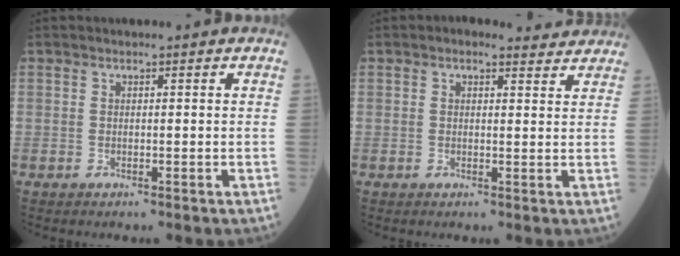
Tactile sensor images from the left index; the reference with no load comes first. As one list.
[{"total": 3.5, "force": [3.0, 1.5, 1.0], "torque": [-0.013, 0.013, 0.028]}]